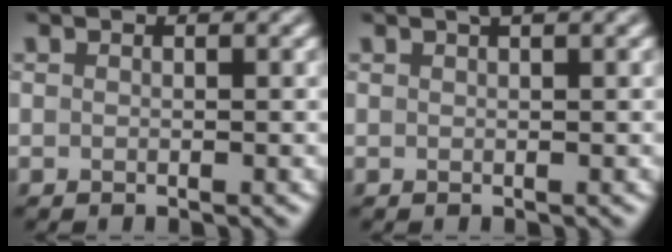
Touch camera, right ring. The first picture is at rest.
{"total": 1.1, "force": [0.7, 0.2, 0.9], "torque": [-0.009, 0.004, 0.010]}